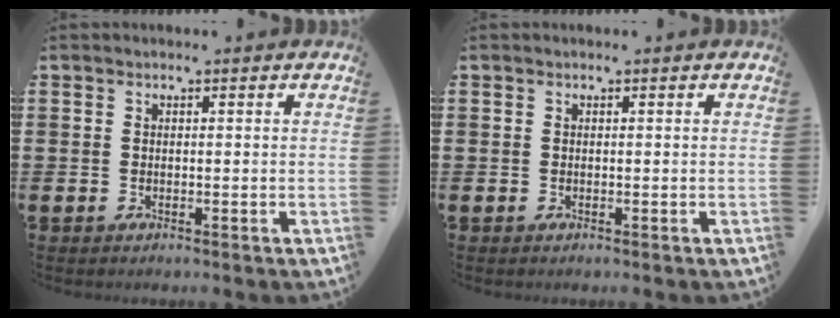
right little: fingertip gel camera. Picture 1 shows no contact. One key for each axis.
{"total": 0.0}